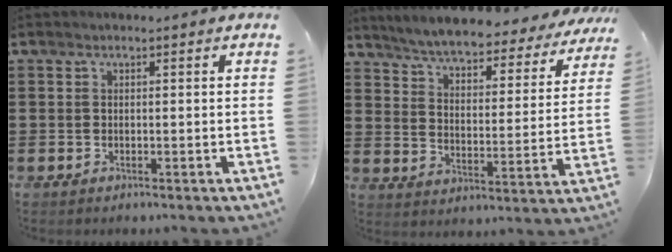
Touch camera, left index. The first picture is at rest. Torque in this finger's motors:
{"motor_torque": [2.14, 0.00, 0.62, 0.11]}